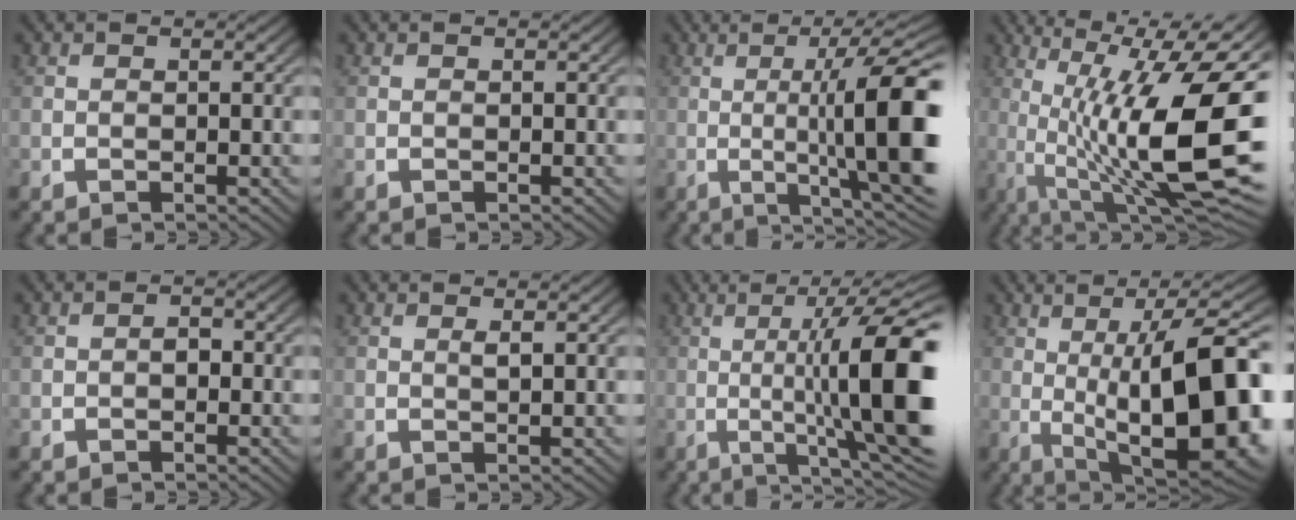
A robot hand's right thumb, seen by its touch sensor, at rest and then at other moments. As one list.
[{"total": 0.0}, {"total": 13.1, "force": [0.2, 4.5, 12.3], "torque": [-0.165, 0.000, -0.002]}, {"total": 18.6, "force": [0.4, 8.7, 16.5], "torque": [-0.268, -0.049, 0.024]}, {"total": 1.0, "force": [-0.5, 0.7, 0.5], "torque": [-0.013, -0.002, -0.009]}, {"total": 0.8, "force": [0.6, 0.1, 0.6], "torque": [-0.012, 0.000, 0.012]}, {"total": 14.7, "force": [0.4, 5.9, 13.4], "torque": [-0.191, -0.004, 0.001]}, {"total": 17.3, "force": [-1.5, 9.0, 14.7], "torque": [-0.235, -0.047, 0.006]}]